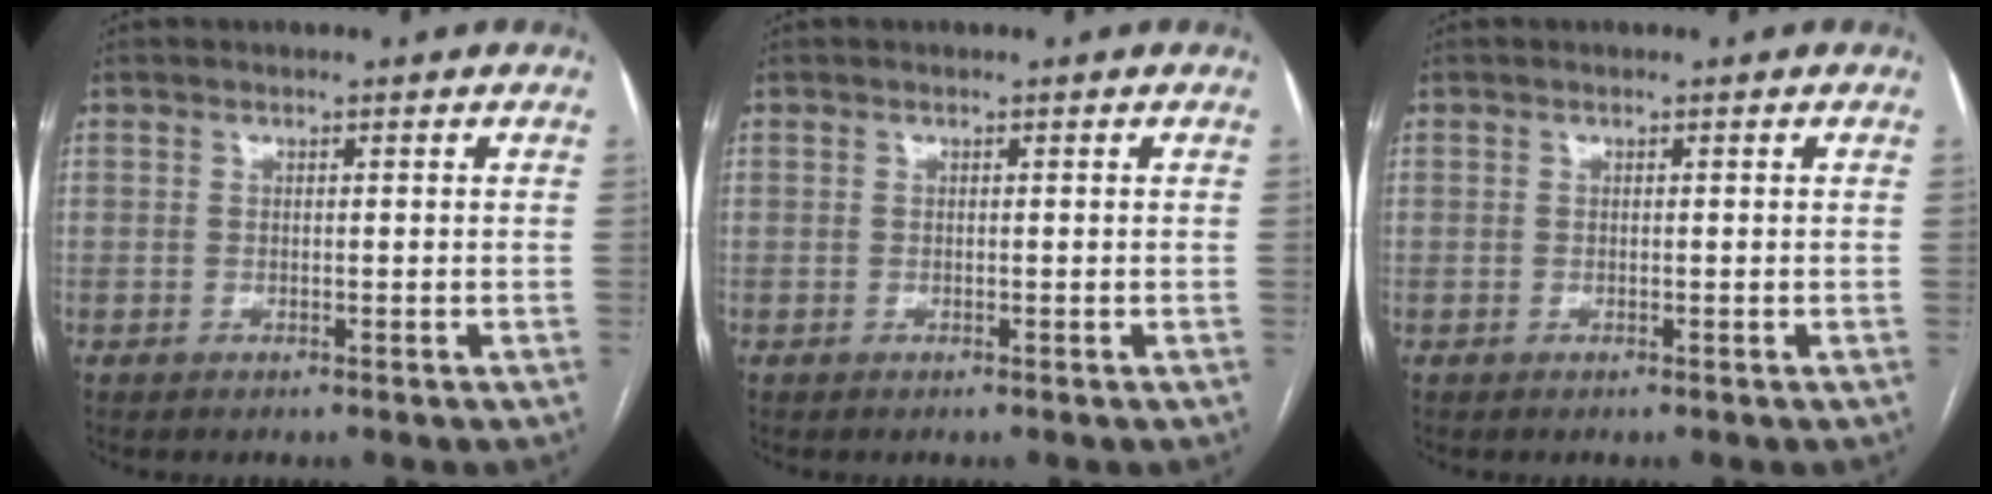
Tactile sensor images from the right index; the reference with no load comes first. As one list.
[{"total": 0.0}, {"total": 0.0}]